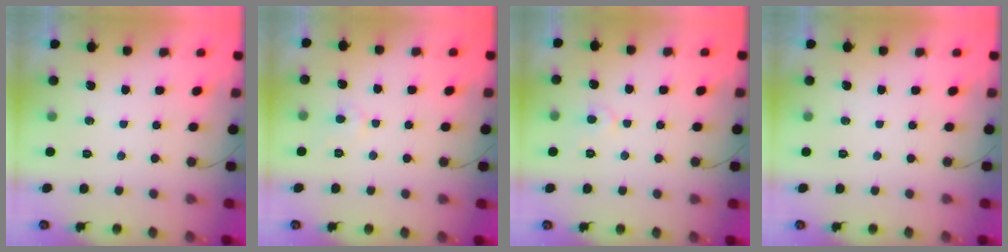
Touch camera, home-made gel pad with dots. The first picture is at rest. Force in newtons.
{"total": 4.7, "press": 4.6, "slide": 0.5}
{"total": 4.3, "press": 4.3, "slide": 0.5}
{"total": 0.0}